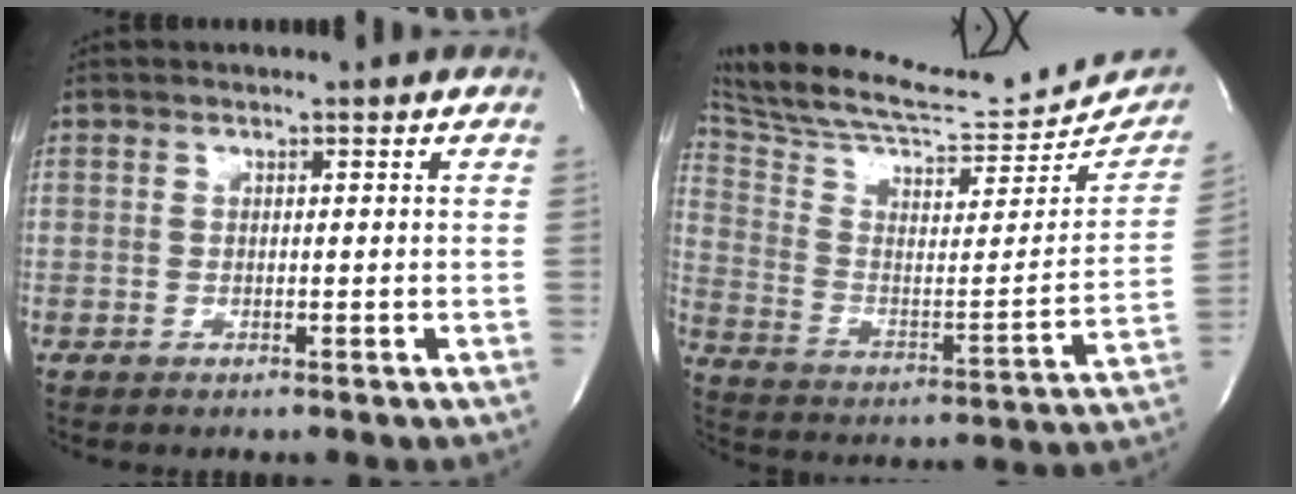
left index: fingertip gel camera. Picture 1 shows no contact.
{"total": 25.7, "force": [23.5, 3.7, 9.5], "torque": [-0.166, -0.051, 0.338]}